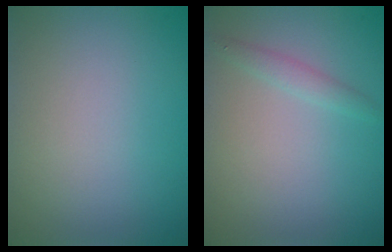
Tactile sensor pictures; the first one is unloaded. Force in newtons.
{"total": 1.2, "press": 1.2, "slide": 0.0}